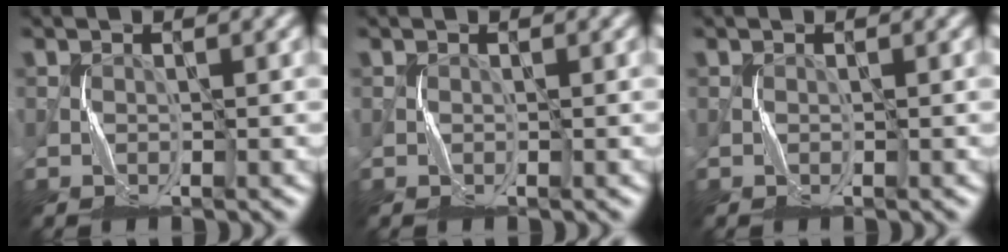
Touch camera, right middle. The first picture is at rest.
{"total": 0.0}
{"total": 0.0}